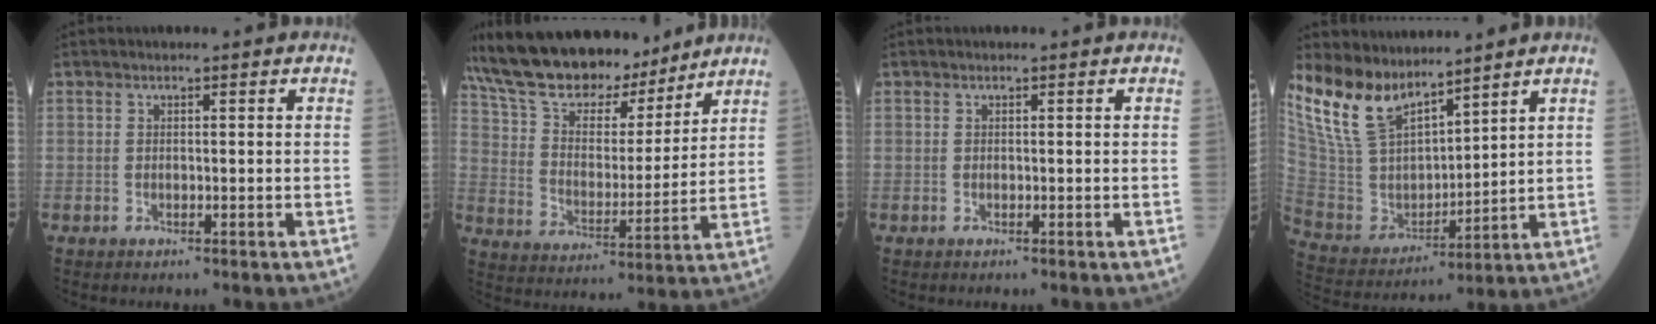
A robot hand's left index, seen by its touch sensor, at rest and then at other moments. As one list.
[{"total": 20.1, "force": [17.3, 6.5, 8.0], "torque": [-0.155, 0.022, 0.292]}, {"total": 0.0}, {"total": 12.9, "force": [10.9, 4.3, 5.3], "torque": [-0.123, 0.015, 0.233]}]